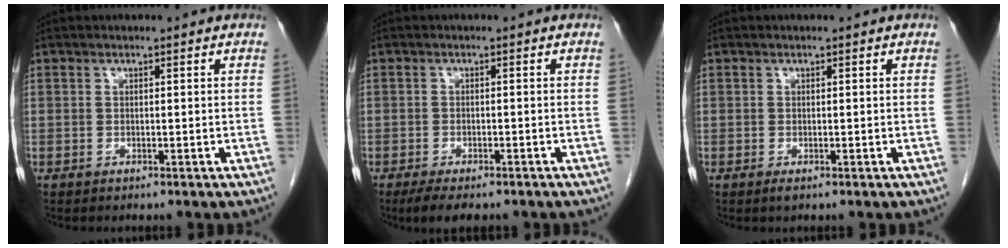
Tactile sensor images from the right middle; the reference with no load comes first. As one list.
[{"total": 4.7, "force": [-3.6, 1.6, 2.6], "torque": [-0.042, -0.010, -0.051]}, {"total": 0.5, "force": [-0.3, 0.1, 0.4], "torque": [-0.007, -0.002, -0.004]}]